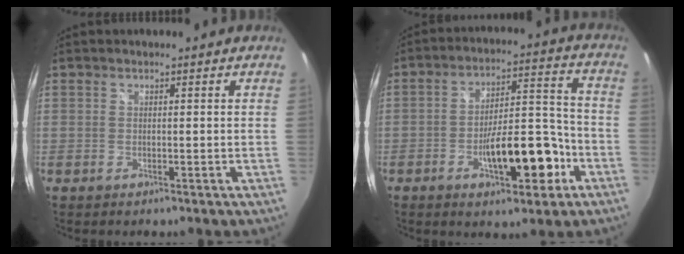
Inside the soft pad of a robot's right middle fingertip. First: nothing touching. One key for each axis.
{"total": 13.0, "fx": -5.8, "fy": 4.8, "fz": 10.6, "tx": -0.170, "ty": 0.017, "tz": -0.078}